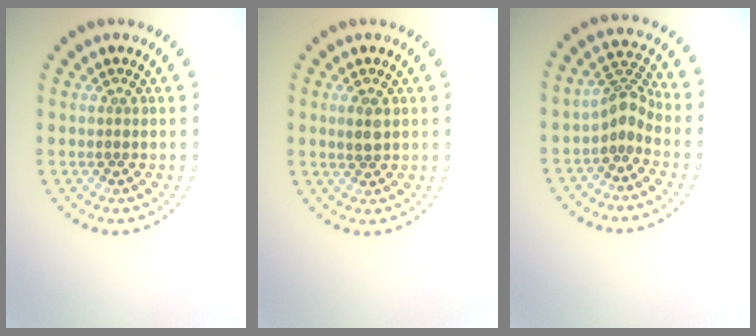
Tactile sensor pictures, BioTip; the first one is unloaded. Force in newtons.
{"total": 1.5, "press": 1.5, "slide": 0.3}
{"total": 2.5, "press": 1.9, "slide": 1.7}